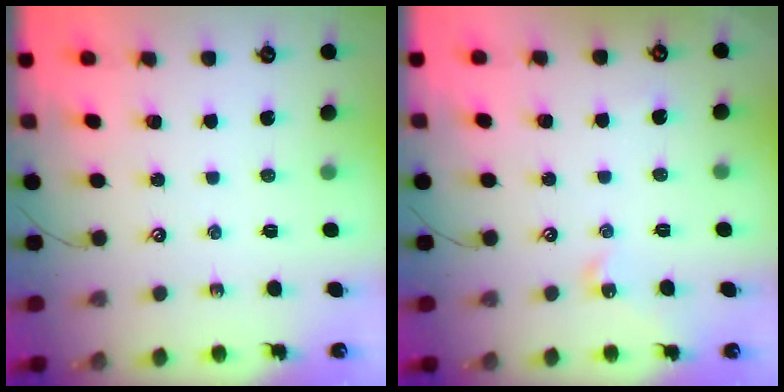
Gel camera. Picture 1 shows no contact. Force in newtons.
{"total": 3.8, "press": 3.8, "slide": 0.5}